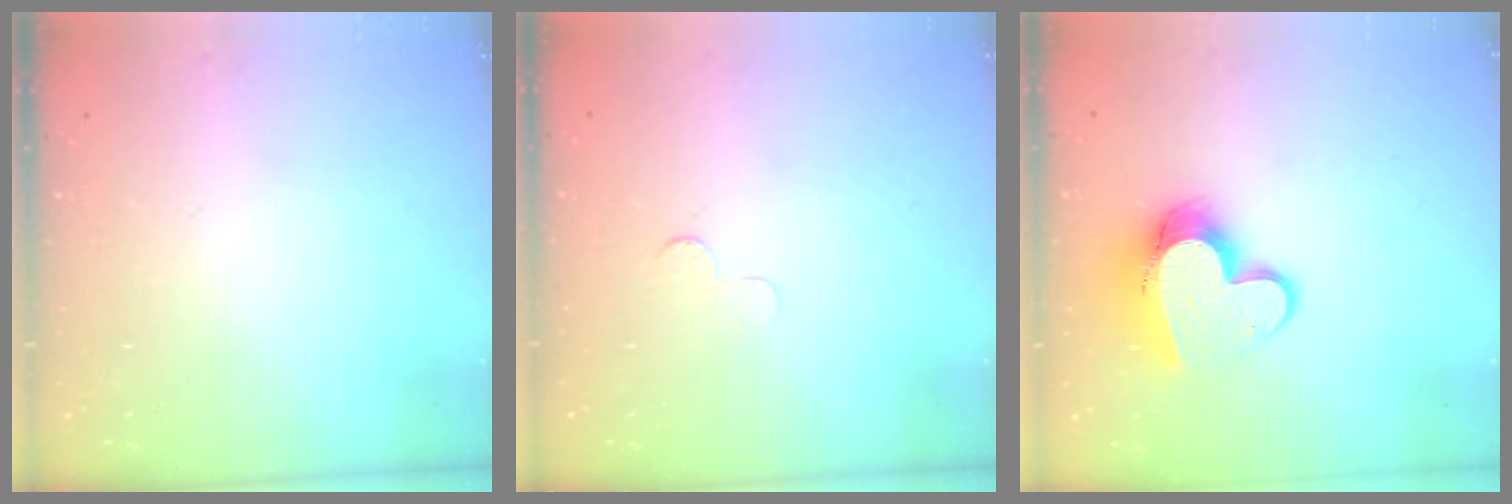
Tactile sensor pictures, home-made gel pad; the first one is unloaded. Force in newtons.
{"total": 2.5, "press": 2.5, "slide": 0.2}
{"total": 12.6, "press": 12.6, "slide": 1.2}